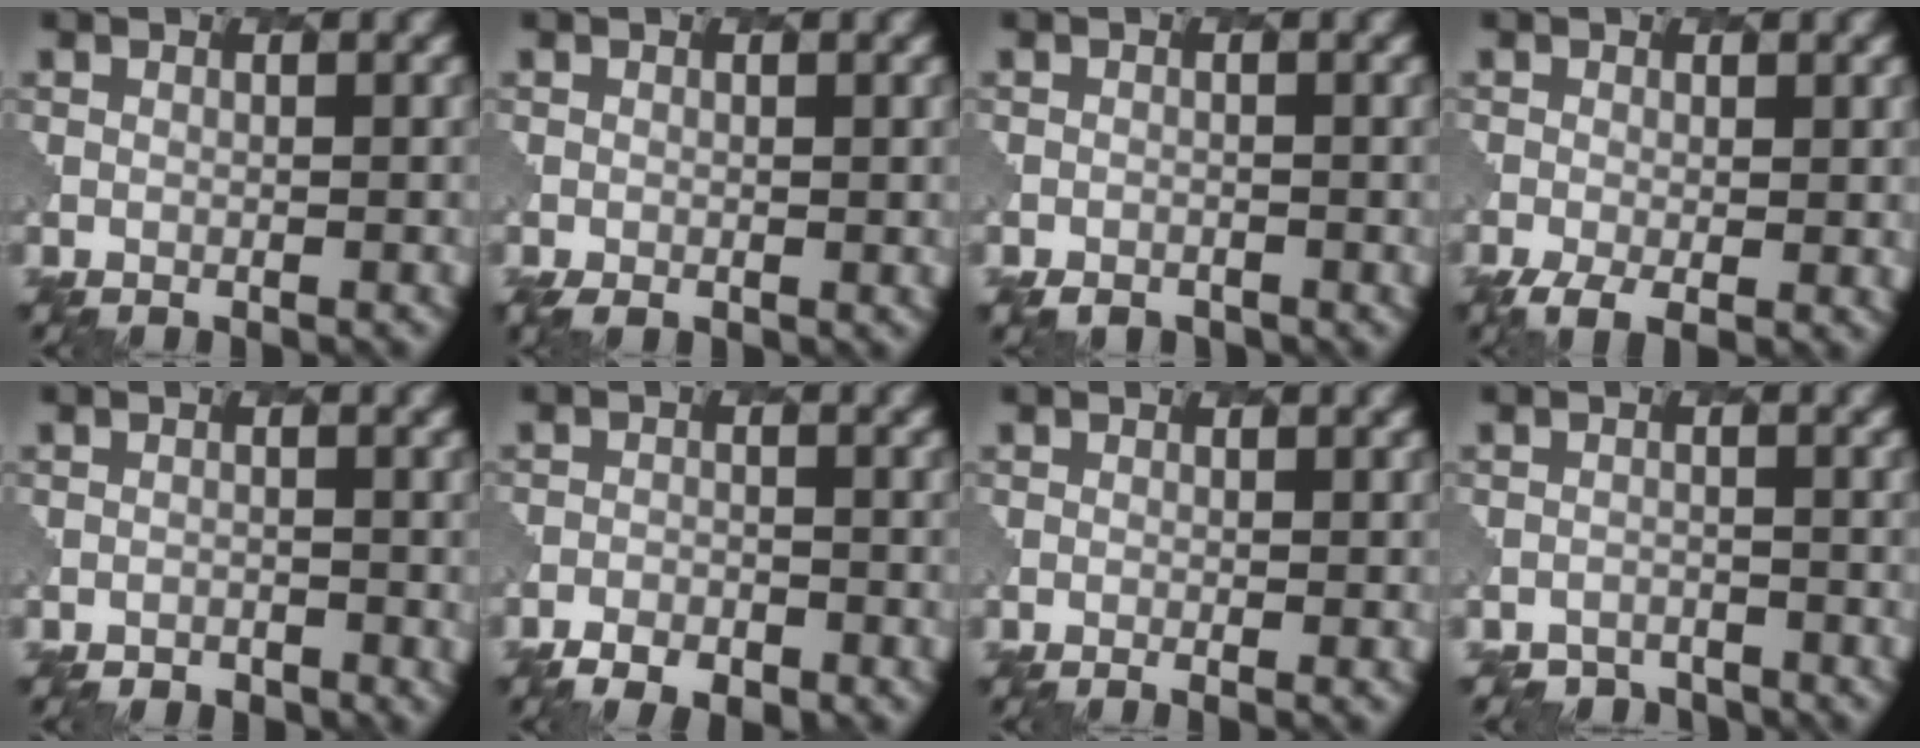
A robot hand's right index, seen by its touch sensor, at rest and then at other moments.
{"total": 2.6, "force": [-1.0, 1.5, 1.8], "torque": [-0.028, -0.006, -0.013]}
{"total": 1.6, "force": [-1.3, 0.9, 0.1], "torque": [0.000, -0.002, -0.022]}
{"total": 3.6, "force": [-1.3, 1.5, 3.0], "torque": [-0.056, -0.007, -0.020]}
{"total": 0.9, "force": [-0.6, 0.7, -0.1], "torque": [-0.001, -0.004, -0.009]}
{"total": 4.1, "force": [-3.2, 1.8, 1.7], "torque": [-0.025, -0.006, -0.051]}
{"total": 1.5, "force": [-0.1, 0.5, 1.4], "torque": [-0.011, -0.003, 0.001]}
{"total": 2.8, "force": [-2.5, 0.8, -0.7], "torque": [0.015, 0.001, -0.039]}